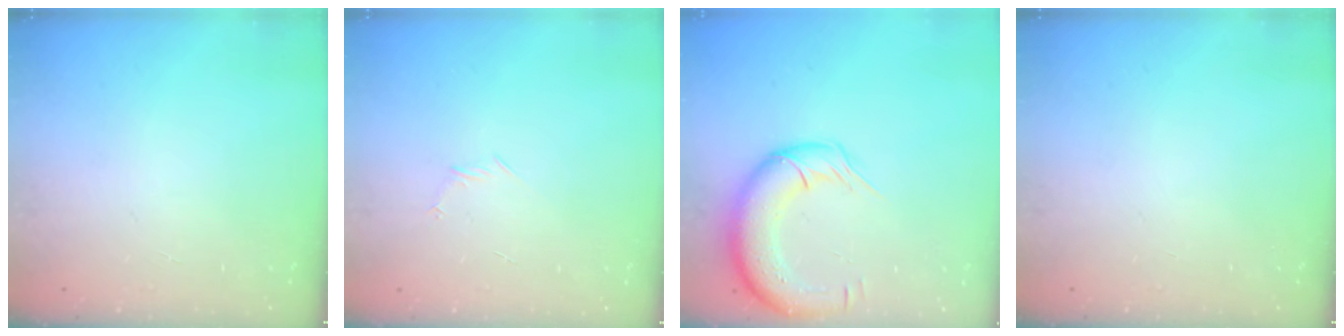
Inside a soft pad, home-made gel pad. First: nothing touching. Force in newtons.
{"total": 4.1, "press": 3.9, "slide": 1.2}
{"total": 14.0, "press": 13.6, "slide": 3.1}
{"total": 0.0}